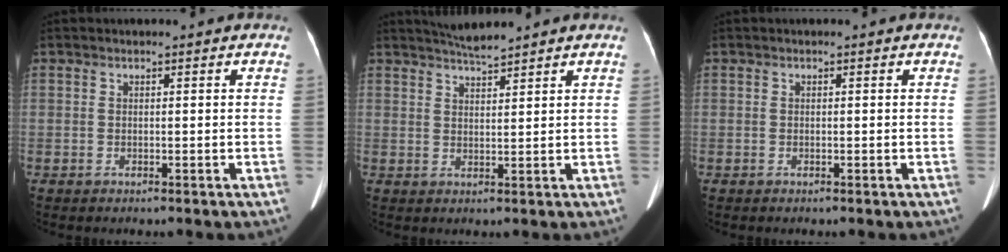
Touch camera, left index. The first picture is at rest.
{"total": 3.9, "force": [3.7, -0.4, 1.1], "torque": [-0.022, 0.009, 0.069]}
{"total": 0.0}